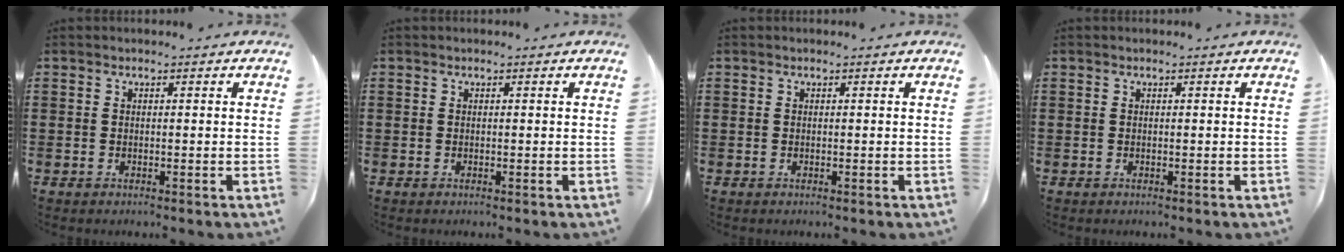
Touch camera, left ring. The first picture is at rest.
{"total": 0.0}
{"total": 0.0}
{"total": 0.0}